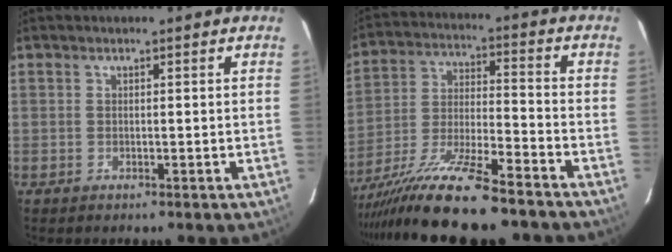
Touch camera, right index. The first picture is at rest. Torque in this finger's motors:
{"motor_torque": [0.99, -1.14, 1.05, 0.21]}